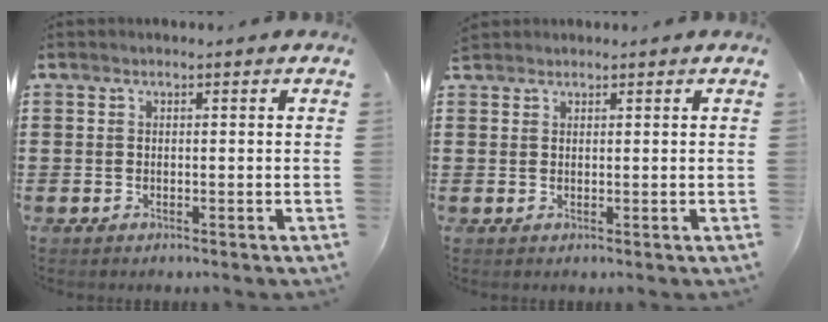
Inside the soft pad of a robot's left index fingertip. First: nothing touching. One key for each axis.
{"total": 1.2, "fx": 1.1, "fy": 0.4, "fz": 0.1, "tx": -0.004, "ty": 0.001, "tz": 0.023}